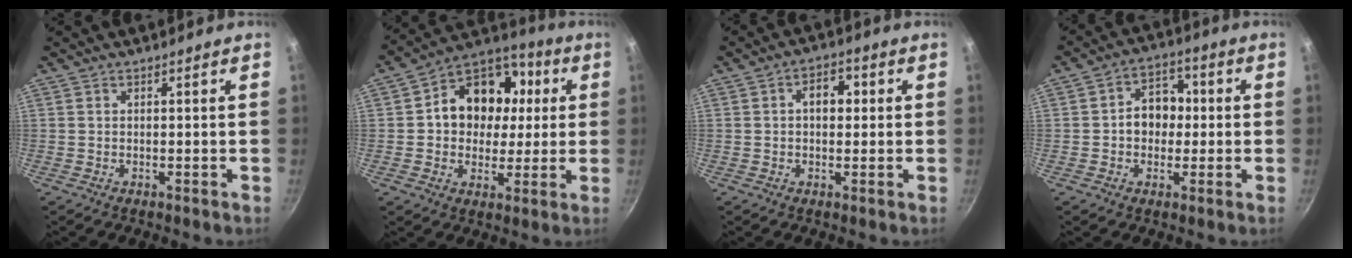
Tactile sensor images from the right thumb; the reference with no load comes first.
{"total": 16.0, "force": [2.1, 12.3, 10.0], "torque": [-0.095, 0.021, 0.024]}
{"total": 5.1, "force": [0.7, 3.4, 3.8], "torque": [-0.038, 0.014, 0.004]}
{"total": 8.0, "force": [0.0, 6.2, 5.1], "torque": [-0.046, 0.020, -0.009]}